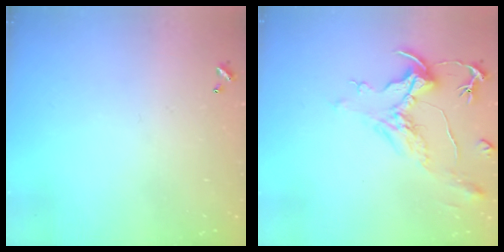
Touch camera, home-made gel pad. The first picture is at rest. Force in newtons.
{"total": 2.1, "press": 1.7, "slide": 1.3}